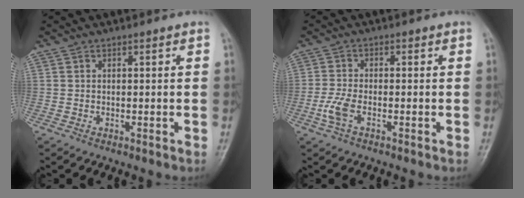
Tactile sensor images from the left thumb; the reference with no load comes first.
{"total": 4.0, "force": [-1.7, 1.7, 3.1], "torque": [-0.079, 0.007, -0.038]}